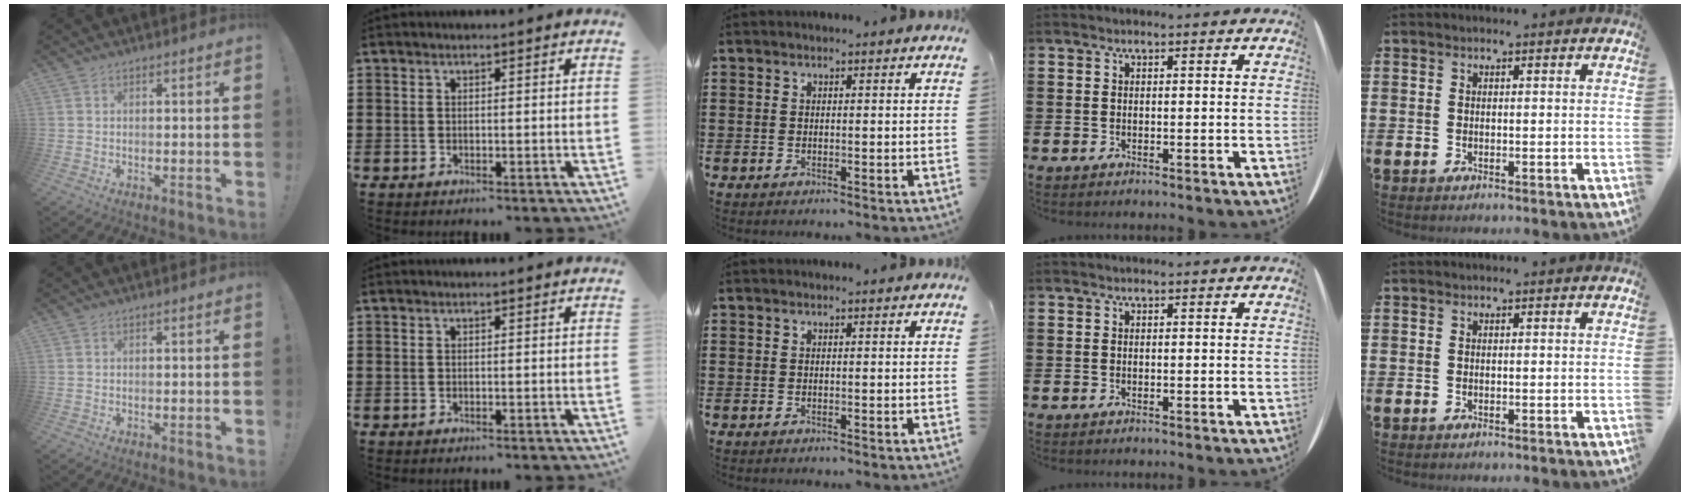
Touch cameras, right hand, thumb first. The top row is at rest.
{}